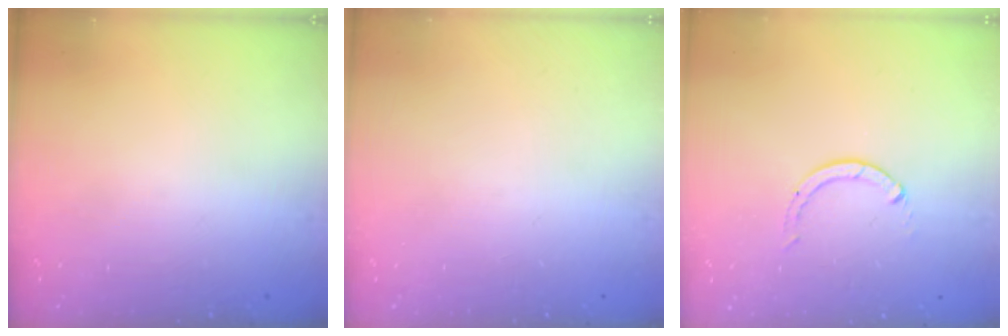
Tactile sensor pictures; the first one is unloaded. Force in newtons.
{"total": 0.0}
{"total": 0.0}